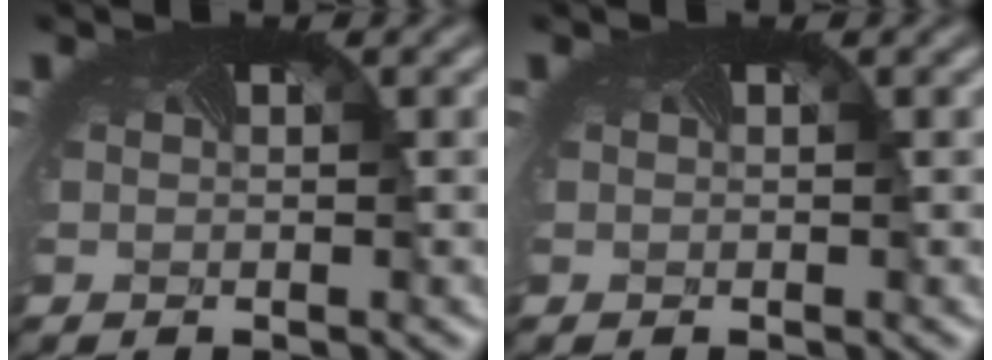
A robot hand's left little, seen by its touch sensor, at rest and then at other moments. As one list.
[{"total": 0.0}]